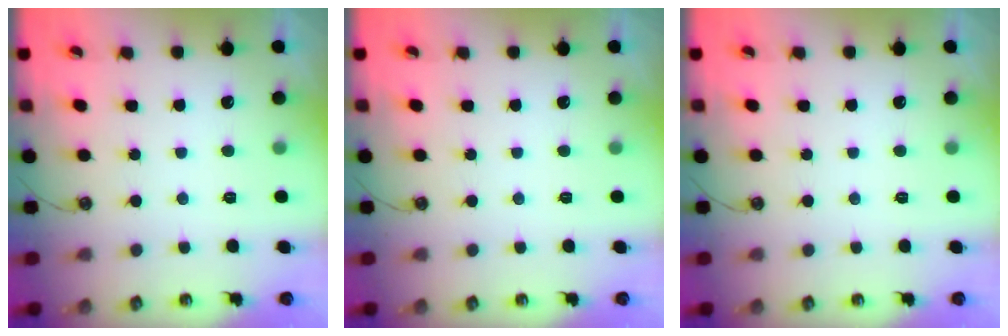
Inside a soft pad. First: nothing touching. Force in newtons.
{"total": 0.0}
{"total": 0.0}